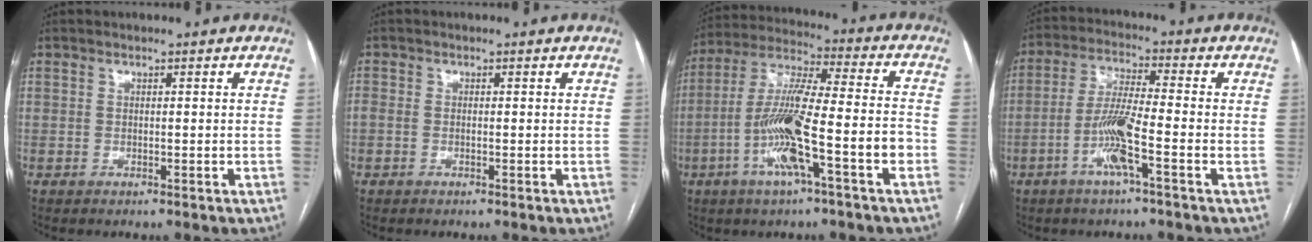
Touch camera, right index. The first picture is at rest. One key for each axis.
{"total": 1.0, "fx": -0.3, "fy": 0.6, "fz": 0.8, "tx": -0.018, "ty": 0.003, "tz": -0.004}
{"total": 15.2, "fx": -5.4, "fy": 0.9, "fz": 14.2, "tx": -0.271, "ty": 0.007, "tz": -0.099}
{"total": 8.1, "fx": -3.1, "fy": -0.1, "fz": 7.4, "tx": -0.148, "ty": -0.002, "tz": -0.067}